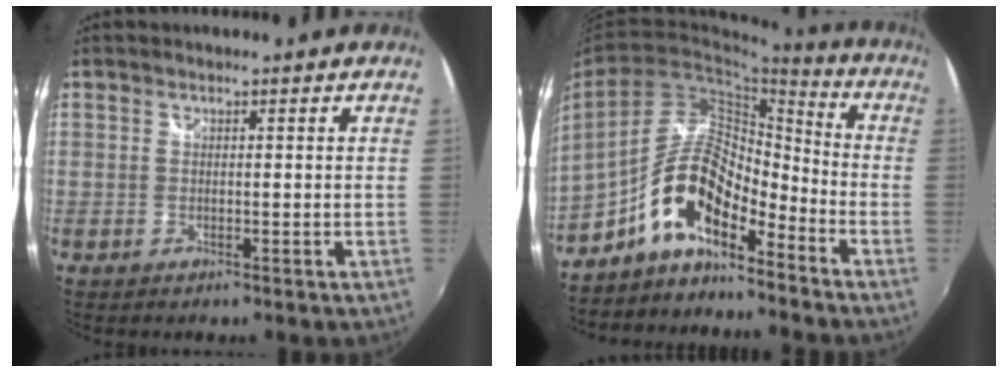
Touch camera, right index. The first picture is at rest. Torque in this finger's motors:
{"motor_torque": [1.20, -0.94, 0.96, 0.21]}